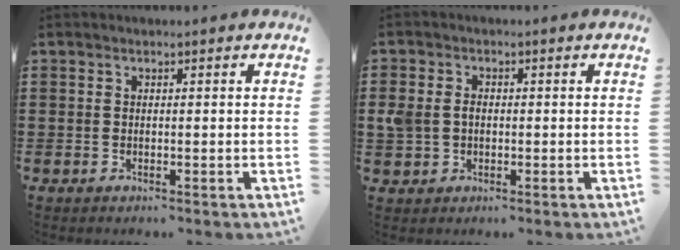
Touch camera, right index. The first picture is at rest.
{"total": 2.7, "force": [0.1, 2.1, 1.7], "torque": [-0.053, 0.004, -0.005]}